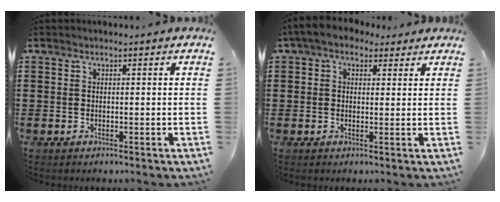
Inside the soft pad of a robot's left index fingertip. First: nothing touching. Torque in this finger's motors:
{"motor_torque": [2.14, 0.00, 0.34, 0.07]}